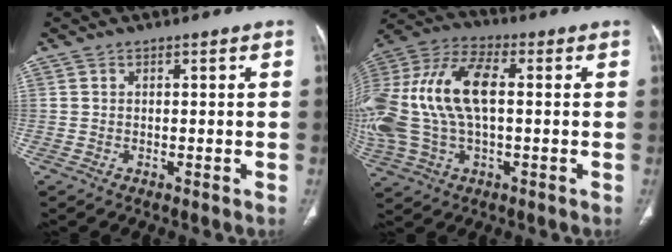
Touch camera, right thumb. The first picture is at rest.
{"total": 21.5, "force": [1.2, 11.3, 18.3], "torque": [-0.413, 0.026, 0.023]}